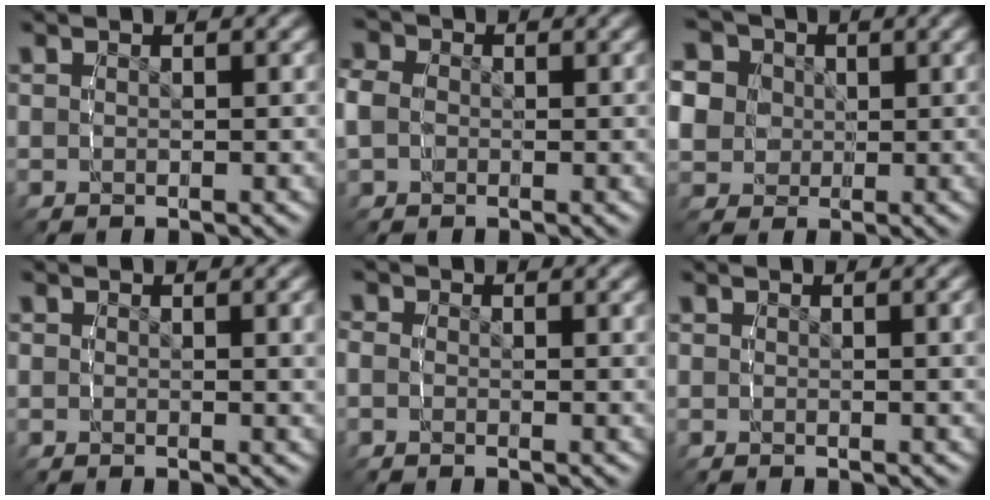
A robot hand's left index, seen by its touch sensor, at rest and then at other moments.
{"total": 3.4, "force": [0.1, 3.1, 1.4], "torque": [-0.044, -0.004, 0.000]}
{"total": 11.0, "force": [2.9, 9.3, 5.0], "torque": [-0.113, -0.008, 0.044]}
{"total": 1.1, "force": [0.3, 0.4, 0.9], "torque": [-0.007, 0.000, 0.005]}
{"total": 1.6, "force": [-0.1, 1.4, 0.9], "torque": [-0.020, 0.001, -0.009]}
{"total": 0.9, "force": [0.3, 0.3, 0.8], "torque": [-0.005, 0.006, 0.002]}